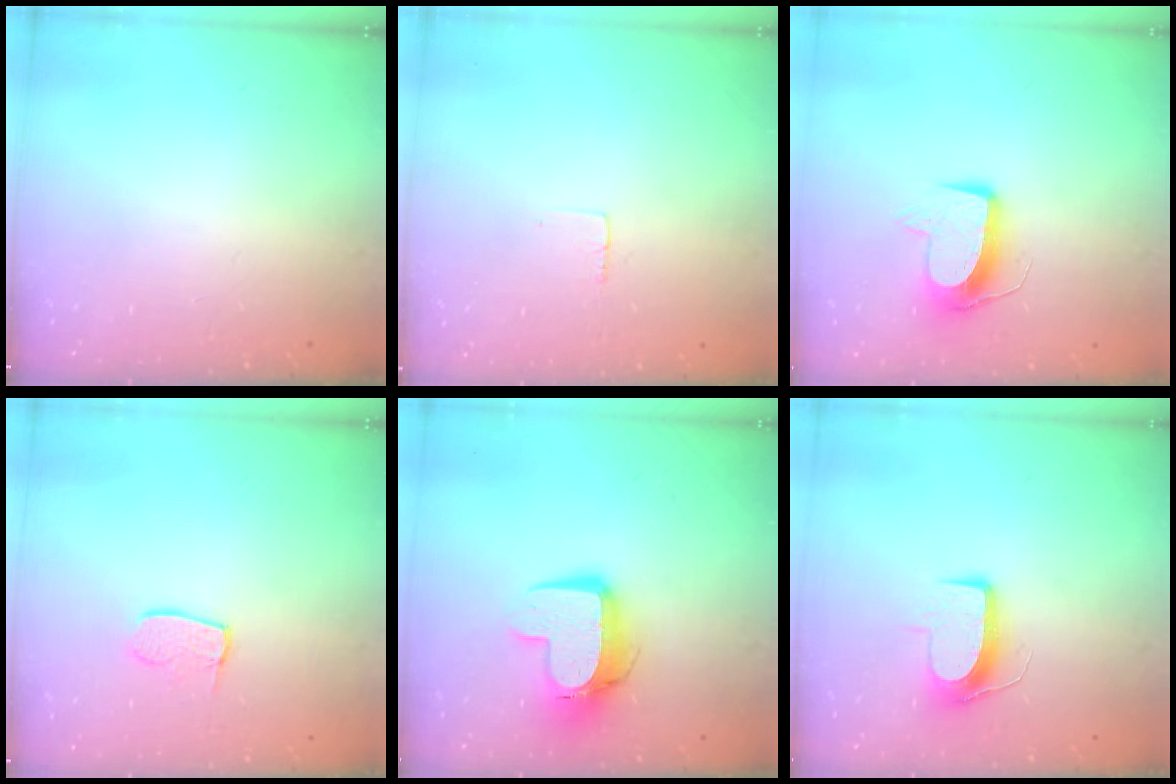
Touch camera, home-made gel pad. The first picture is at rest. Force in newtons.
{"total": 2.3, "press": 2.3, "slide": 0.1}
{"total": 10.3, "press": 10.3, "slide": 0.7}
{"total": 7.0, "press": 7.0, "slide": 0.6}
{"total": 13.5, "press": 13.4, "slide": 1.3}
{"total": 9.4, "press": 9.4, "slide": 0.3}